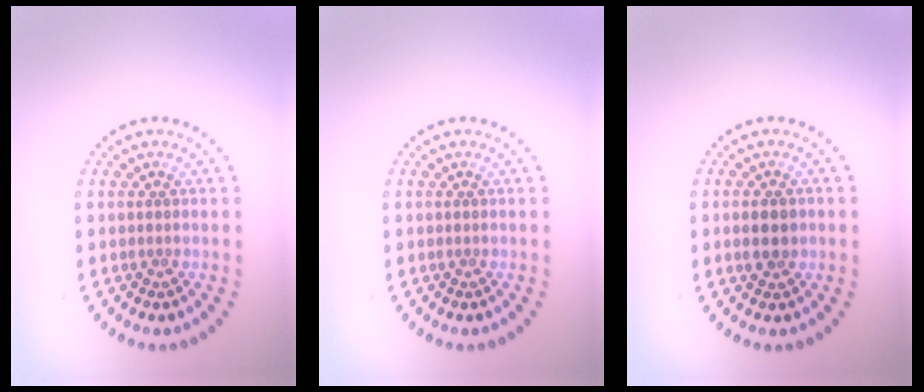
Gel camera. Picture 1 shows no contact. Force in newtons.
{"total": 0.0}
{"total": 2.3, "press": 2.3, "slide": 0.2}